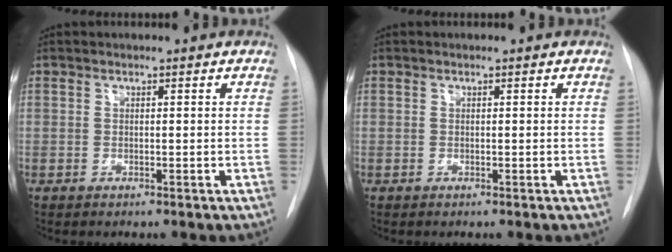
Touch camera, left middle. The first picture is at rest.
{"total": 0.0}